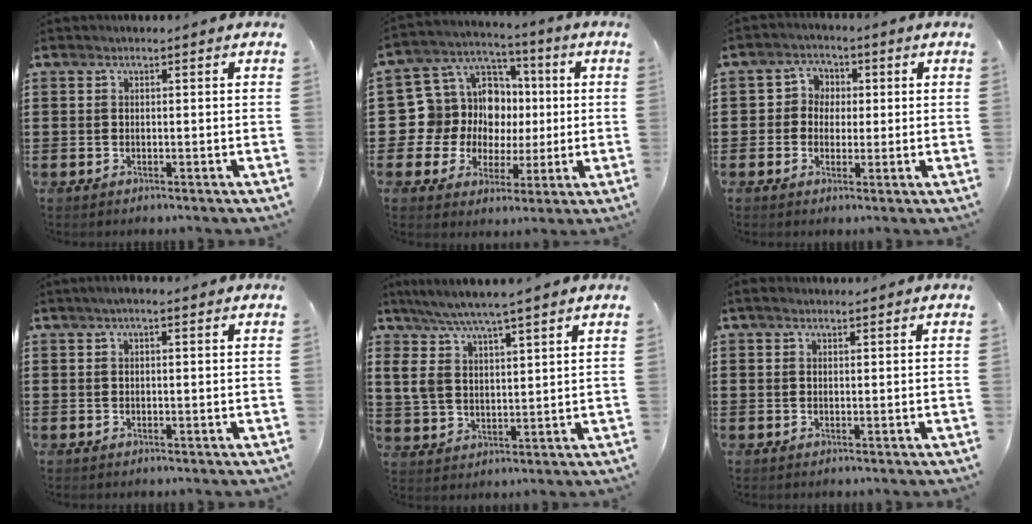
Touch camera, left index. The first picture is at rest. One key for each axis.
{"total": 11.7, "fx": 1.9, "fy": 11.1, "fz": 2.9, "tx": -0.098, "ty": -0.027, "tz": 0.042}
{"total": 3.5, "fx": -0.1, "fy": 3.4, "fz": 0.6, "tx": -0.030, "ty": 0.013, "tz": -0.010}
{"total": 1.4, "fx": 0.6, "fy": 0.2, "fz": 1.2, "tx": -0.024, "ty": 0.003, "tz": 0.011}
{"total": 6.8, "fx": 4.8, "fy": 2.0, "fz": 4.3, "tx": -0.101, "ty": -0.010, "tz": 0.086}
{"total": 1.1, "fx": 0.8, "fy": 0.4, "fz": 0.5, "tx": -0.012, "ty": 0.004, "tz": 0.016}